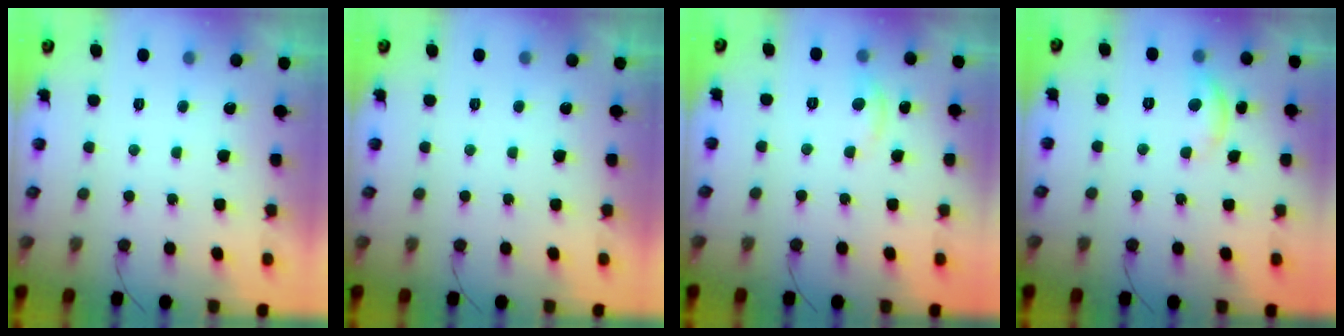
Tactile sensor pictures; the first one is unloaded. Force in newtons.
{"total": 0.0}
{"total": 3.8, "press": 3.7, "slide": 0.5}
{"total": 7.5, "press": 7.5, "slide": 0.5}